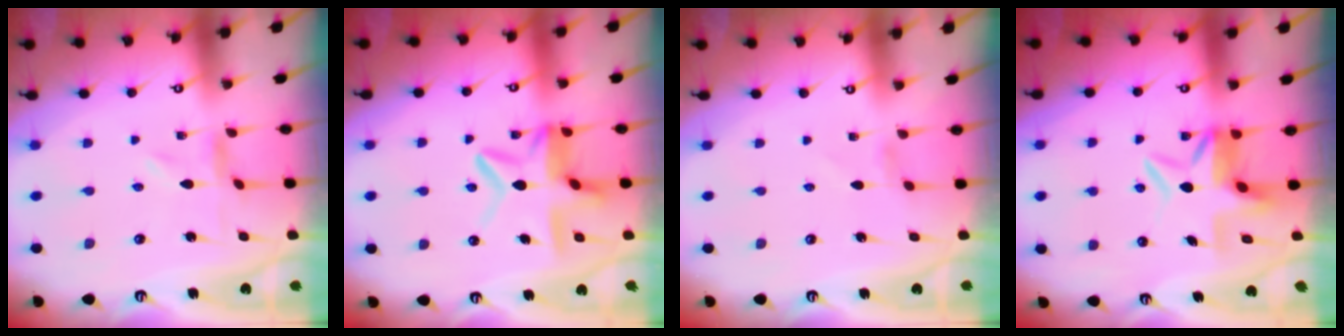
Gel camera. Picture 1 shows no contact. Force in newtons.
{"total": 11.2, "press": 11.2, "slide": 1.1}
{"total": 0.7, "press": 0.7, "slide": 0.1}
{"total": 6.7, "press": 6.3, "slide": 2.3}